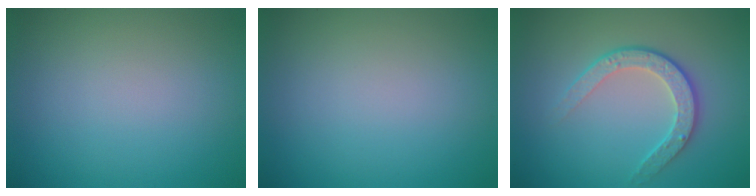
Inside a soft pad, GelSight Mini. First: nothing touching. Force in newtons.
{"total": 0.0}
{"total": 3.2, "press": 2.6, "slide": 1.8}